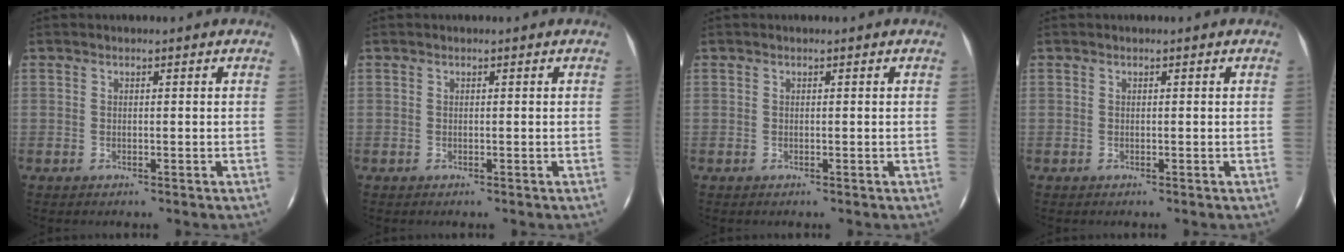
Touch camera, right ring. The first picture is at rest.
{"total": 0.0}
{"total": 0.0}
{"total": 0.0}